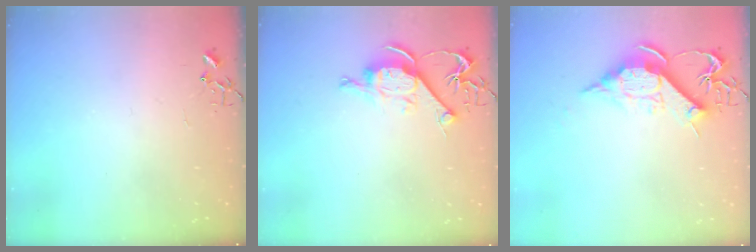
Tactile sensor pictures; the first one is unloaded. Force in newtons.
{"total": 9.6, "press": 9.6, "slide": 0.2}
{"total": 11.6, "press": 11.6, "slide": 0.2}